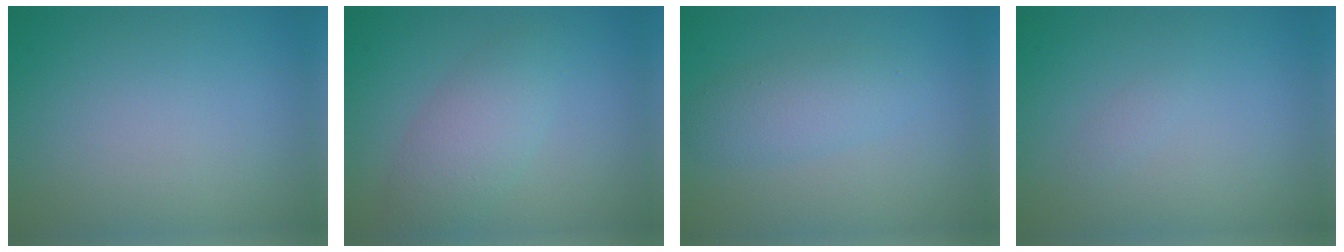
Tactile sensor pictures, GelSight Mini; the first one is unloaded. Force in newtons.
{"total": 3.6, "press": 3.6, "slide": 0.0}
{"total": 2.8, "press": 2.8, "slide": 0.2}
{"total": 0.6, "press": 0.6, "slide": 0.0}